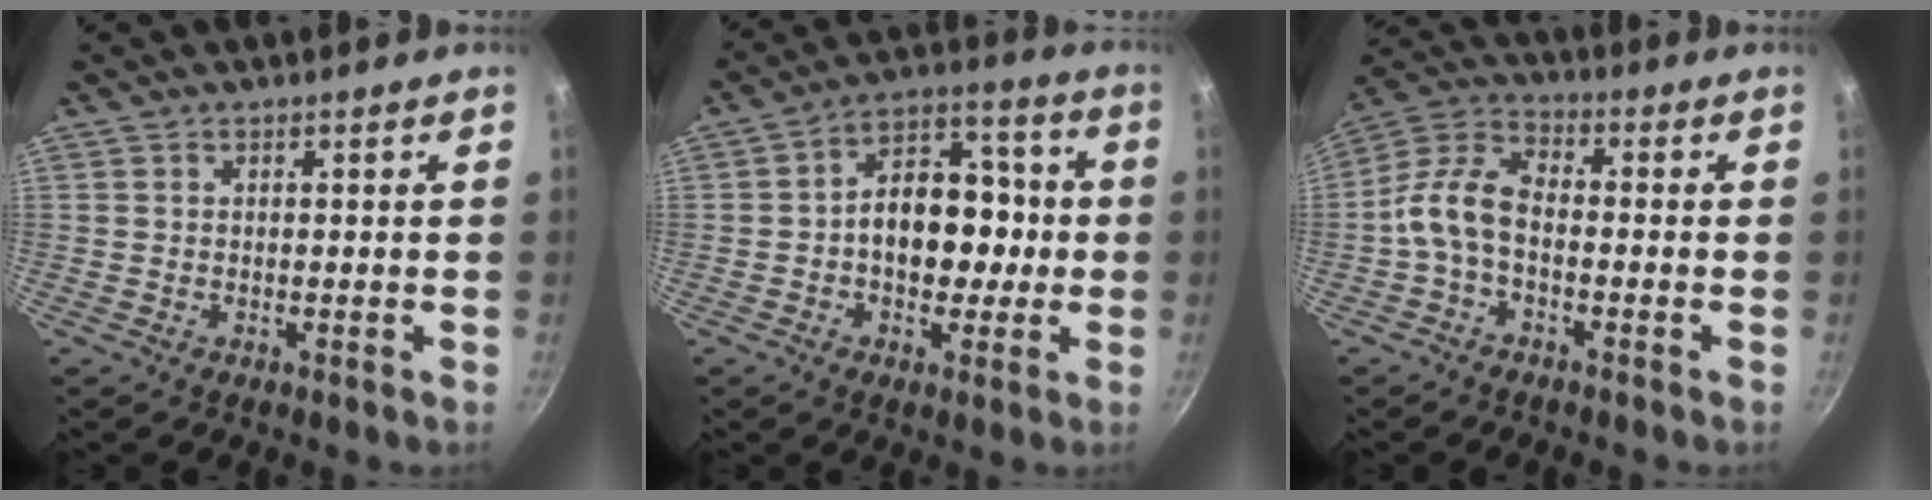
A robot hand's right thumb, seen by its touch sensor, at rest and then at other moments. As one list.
[{"total": 13.5, "force": [-0.9, 8.9, 10.1], "torque": [-0.116, 0.038, -0.021]}, {"total": 9.0, "force": [-1.9, 5.2, 7.1], "torque": [-0.145, 0.035, -0.050]}]